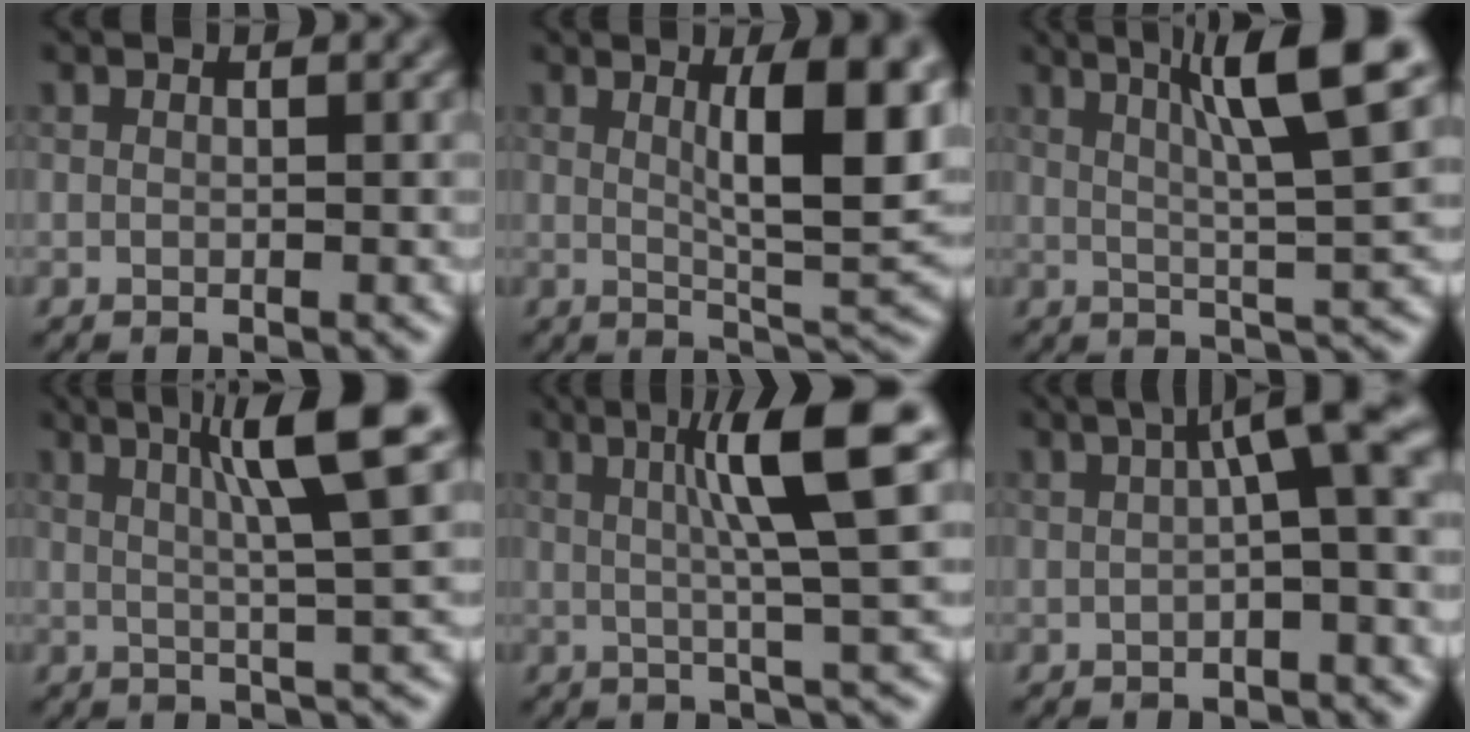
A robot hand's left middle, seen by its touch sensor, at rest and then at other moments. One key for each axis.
{"total": 9.1, "fx": 2.4, "fy": 2.2, "fz": 8.5, "tx": -0.113, "ty": -0.005, "tz": 0.042}
{"total": 10.0, "fx": 4.1, "fy": 1.5, "fz": 9.0, "tx": -0.118, "ty": 0.020, "tz": 0.064}
{"total": 8.9, "fx": 3.2, "fy": 1.3, "fz": 8.1, "tx": -0.102, "ty": 0.018, "tz": 0.047}
{"total": 8.6, "fx": 2.1, "fy": 1.2, "fz": 8.2, "tx": -0.113, "ty": 0.015, "tz": 0.031}
{"total": 5.5, "fx": 0.9, "fy": 0.9, "fz": 5.4, "tx": -0.075, "ty": 0.020, "tz": 0.006}